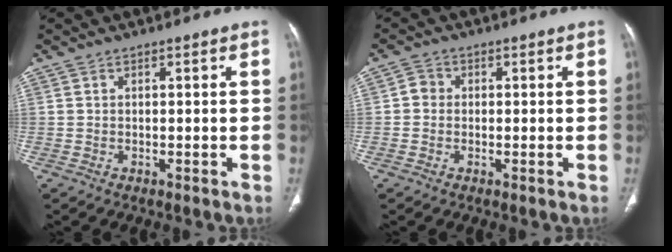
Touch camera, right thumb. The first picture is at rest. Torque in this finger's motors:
{"motor_torque": [0.20, 0.00, 0.37, -0.09, -0.02]}